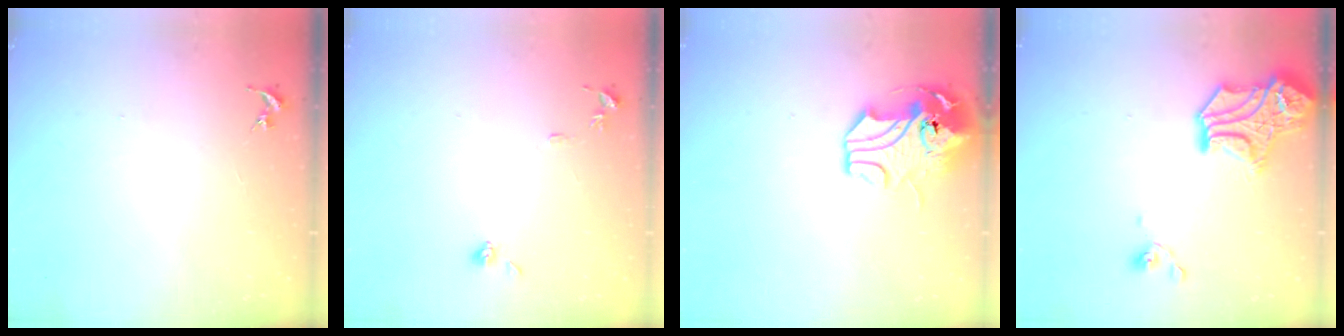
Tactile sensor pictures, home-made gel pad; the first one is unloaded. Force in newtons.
{"total": 7.2, "press": 7.2, "slide": 0.8}
{"total": 12.0, "press": 11.8, "slide": 2.2}
{"total": 17.1, "press": 17.0, "slide": 1.5}